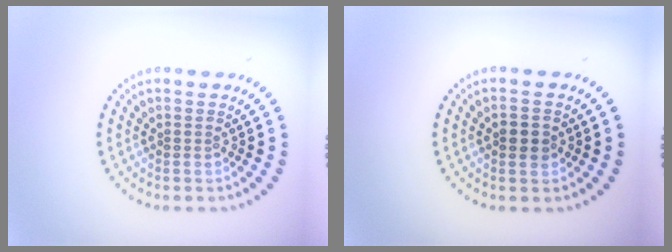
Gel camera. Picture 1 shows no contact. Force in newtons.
{"total": 2.2, "press": 2.2, "slide": 0.0}